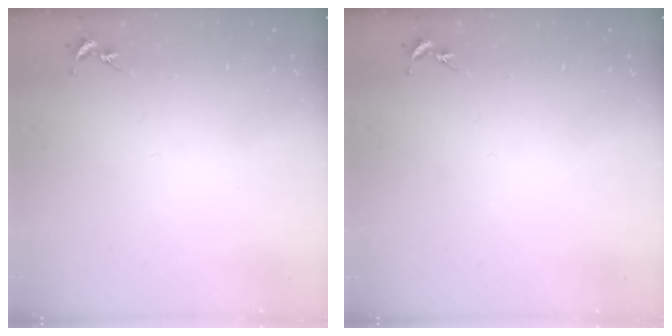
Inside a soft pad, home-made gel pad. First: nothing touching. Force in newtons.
{"total": 0.0}